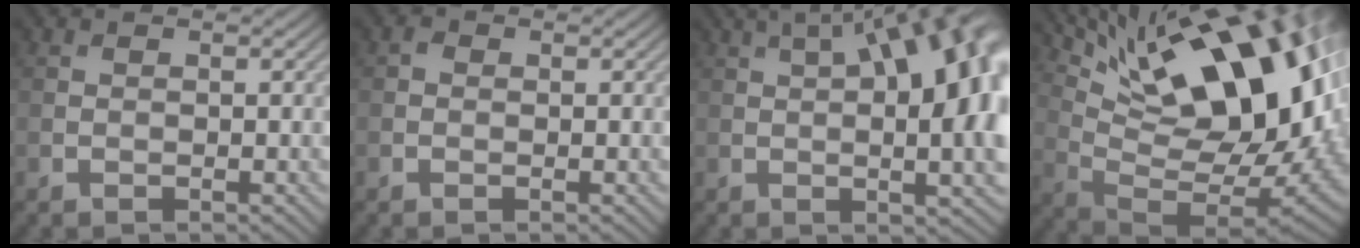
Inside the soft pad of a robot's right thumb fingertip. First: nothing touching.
{"total": 0.8, "force": [-0.4, 0.7, 0.0], "torque": [0.001, 0.000, -0.008]}
{"total": 16.6, "force": [3.1, 6.5, 15.0], "torque": [-0.199, 0.029, 0.052]}
{"total": 18.1, "force": [8.1, 7.2, 14.5], "torque": [-0.227, 0.032, 0.142]}